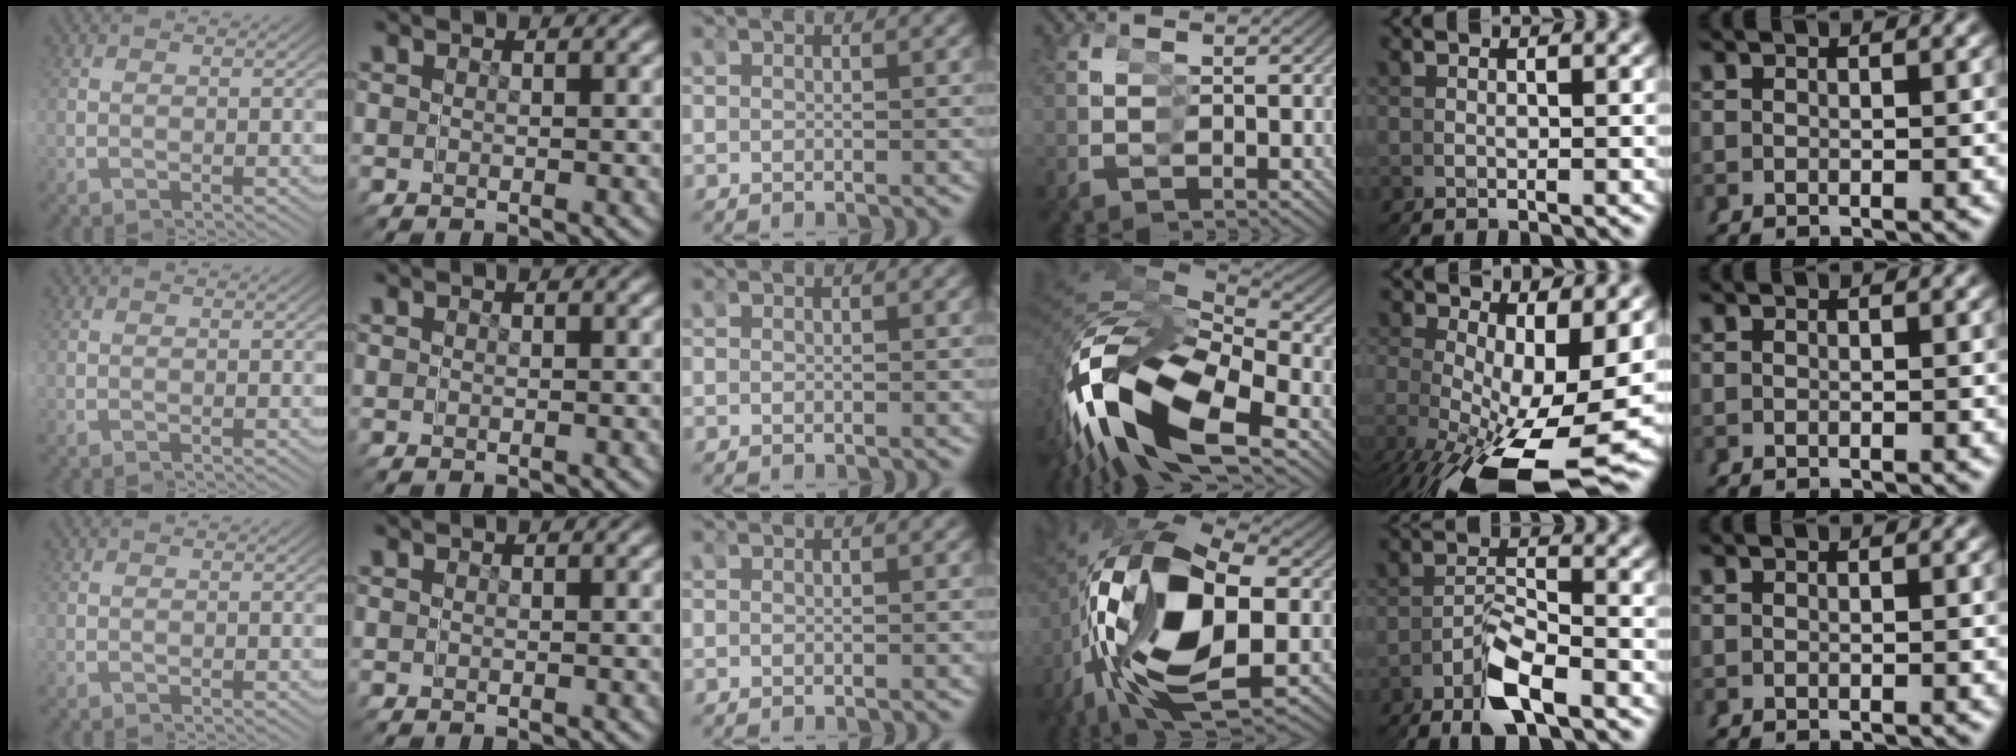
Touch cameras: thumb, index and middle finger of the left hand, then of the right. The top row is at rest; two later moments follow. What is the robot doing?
{"motion": "grasp_and_lifting", "object": "scissors"}